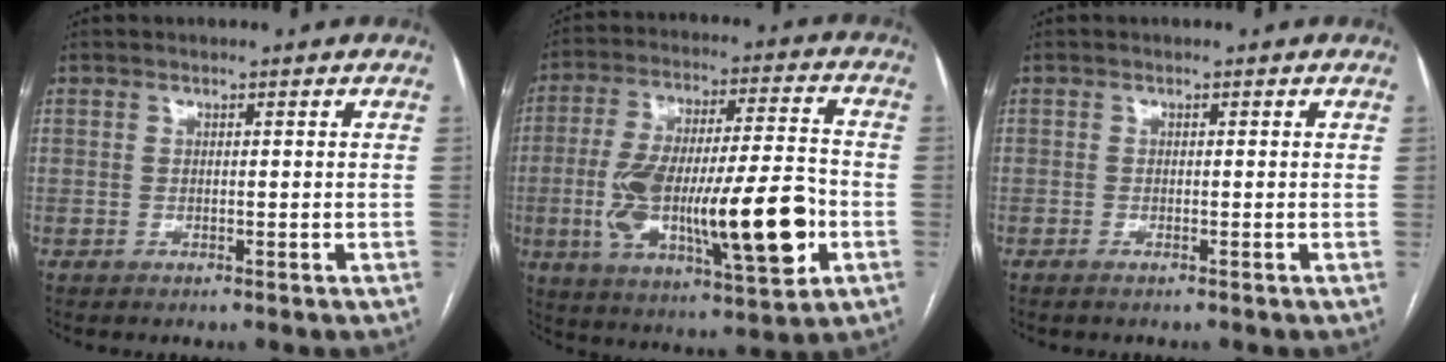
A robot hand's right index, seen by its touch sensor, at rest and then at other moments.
{"total": 22.1, "force": [-4.8, 4.6, 21.0], "torque": [-0.361, 0.001, -0.066]}
{"total": 0.7, "force": [-0.5, 0.0, 0.4], "torque": [-0.009, -0.001, -0.010]}